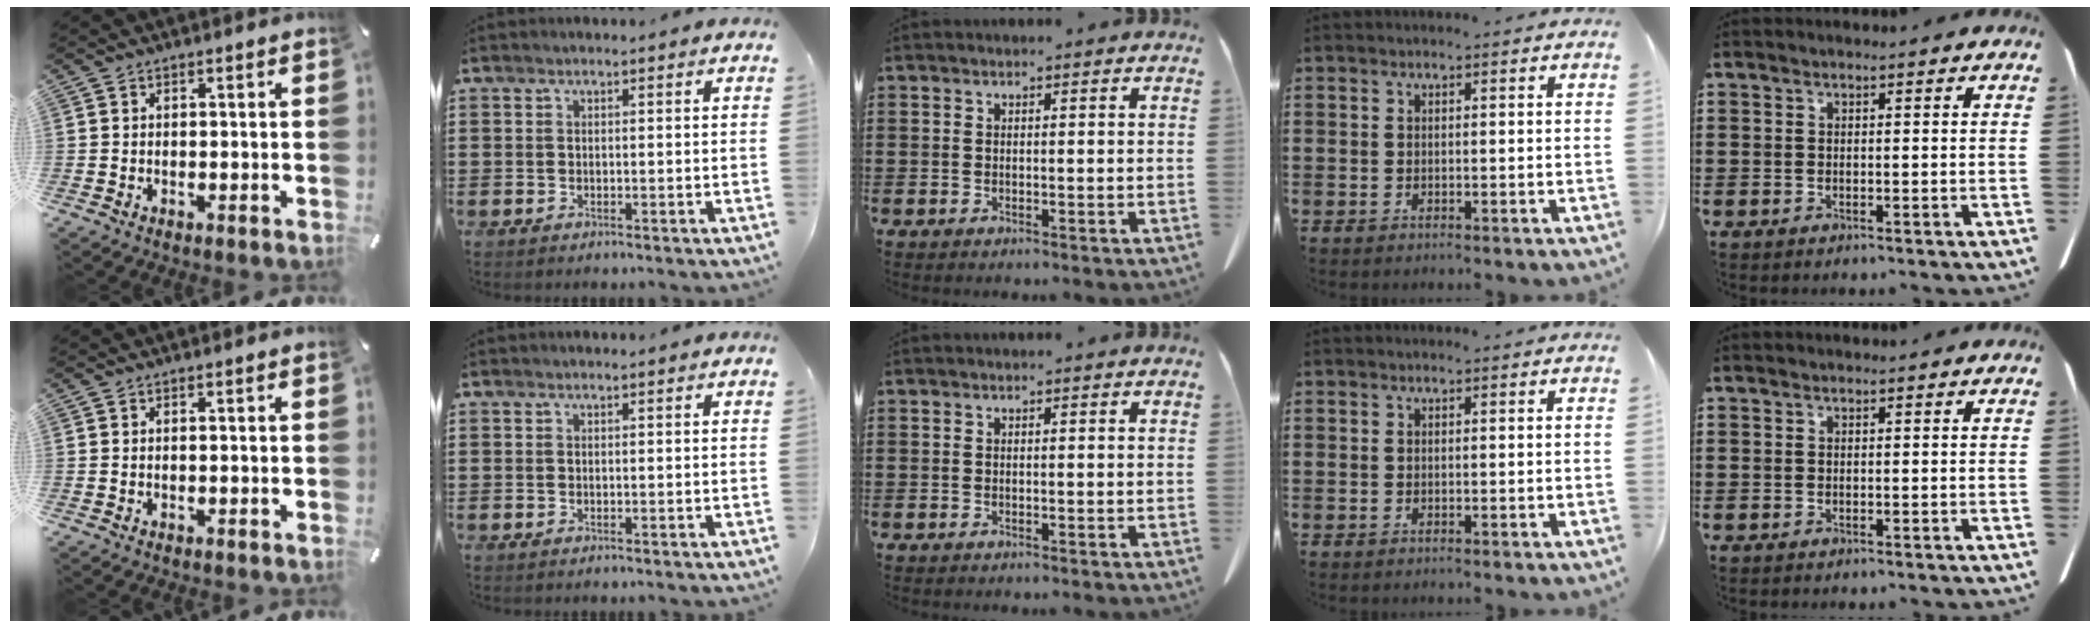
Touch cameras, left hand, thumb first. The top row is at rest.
{}